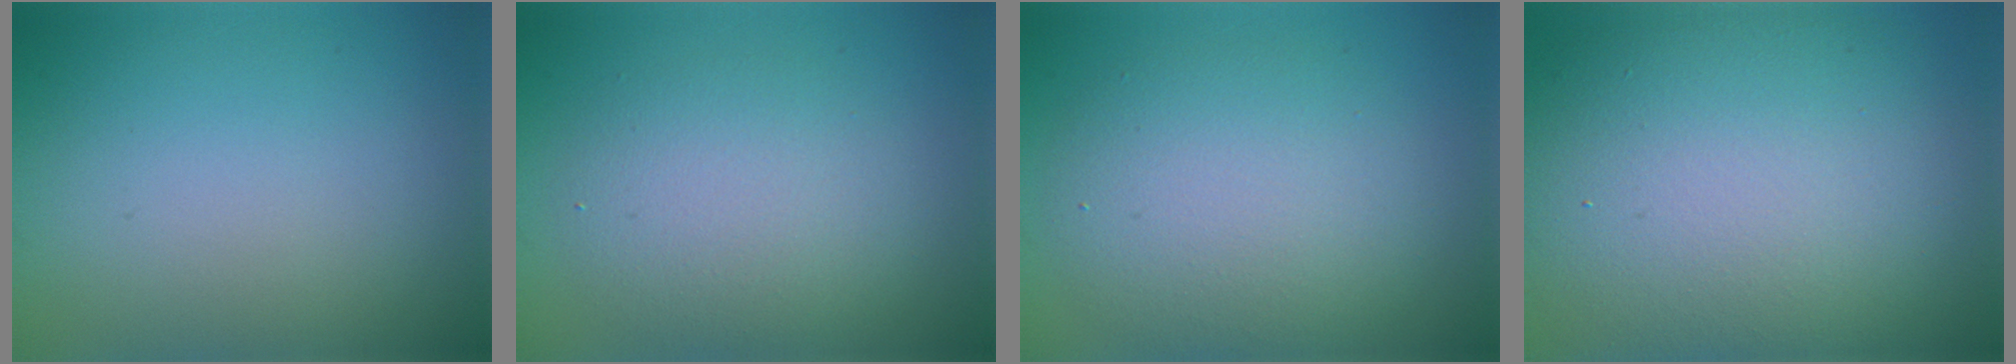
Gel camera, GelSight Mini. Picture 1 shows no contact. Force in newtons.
{"total": 4.2, "press": 4.2, "slide": 0.3}
{"total": 6.1, "press": 6.1, "slide": 0.3}
{"total": 14.7, "press": 14.6, "slide": 1.5}